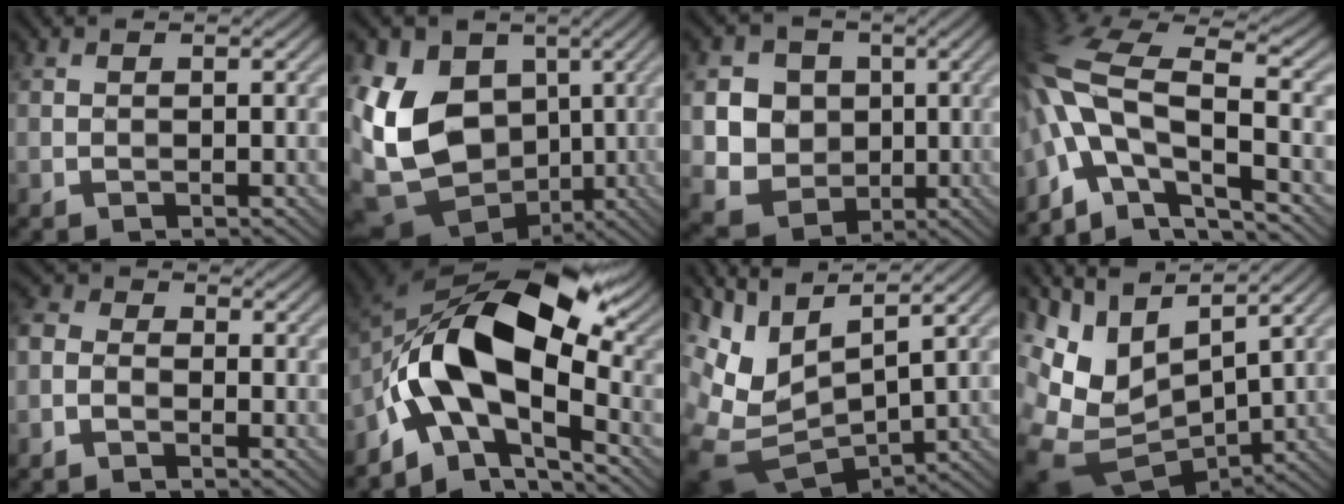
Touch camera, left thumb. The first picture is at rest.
{"total": 16.3, "force": [-0.9, 12.8, 10.0], "torque": [-0.249, -0.017, -0.001]}
{"total": 8.5, "force": [0.5, 7.7, 3.5], "torque": [-0.098, -0.012, -0.004]}
{"total": 14.2, "force": [-5.5, 6.3, 11.5], "torque": [-0.261, -0.008, -0.106]}
{"total": 3.3, "force": [-2.0, 2.1, 1.5], "torque": [-0.040, 0.003, -0.057]}
{"total": 14.3, "force": [-3.5, 8.1, 11.3], "torque": [-0.188, 0.002, -0.072]}
{"total": 11.4, "force": [3.0, 5.9, 9.3], "torque": [-0.229, -0.005, 0.073]}
{"total": 12.9, "force": [2.7, 7.6, 10.1], "torque": [-0.243, -0.011, 0.075]}